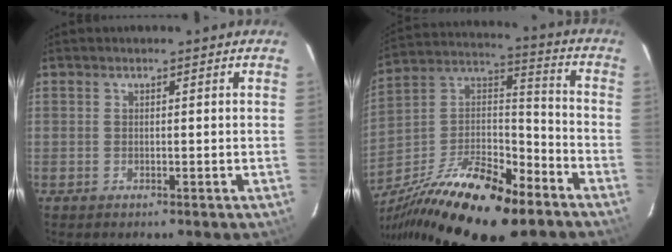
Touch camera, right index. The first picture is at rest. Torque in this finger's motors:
{"motor_torque": [1.13, -1.01, 1.05, 0.19]}